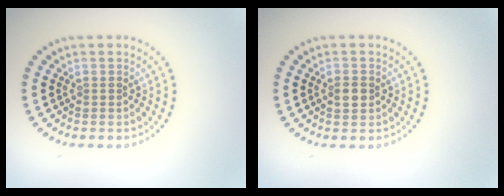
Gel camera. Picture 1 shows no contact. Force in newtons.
{"total": 1.5, "press": 1.5, "slide": 0.3}